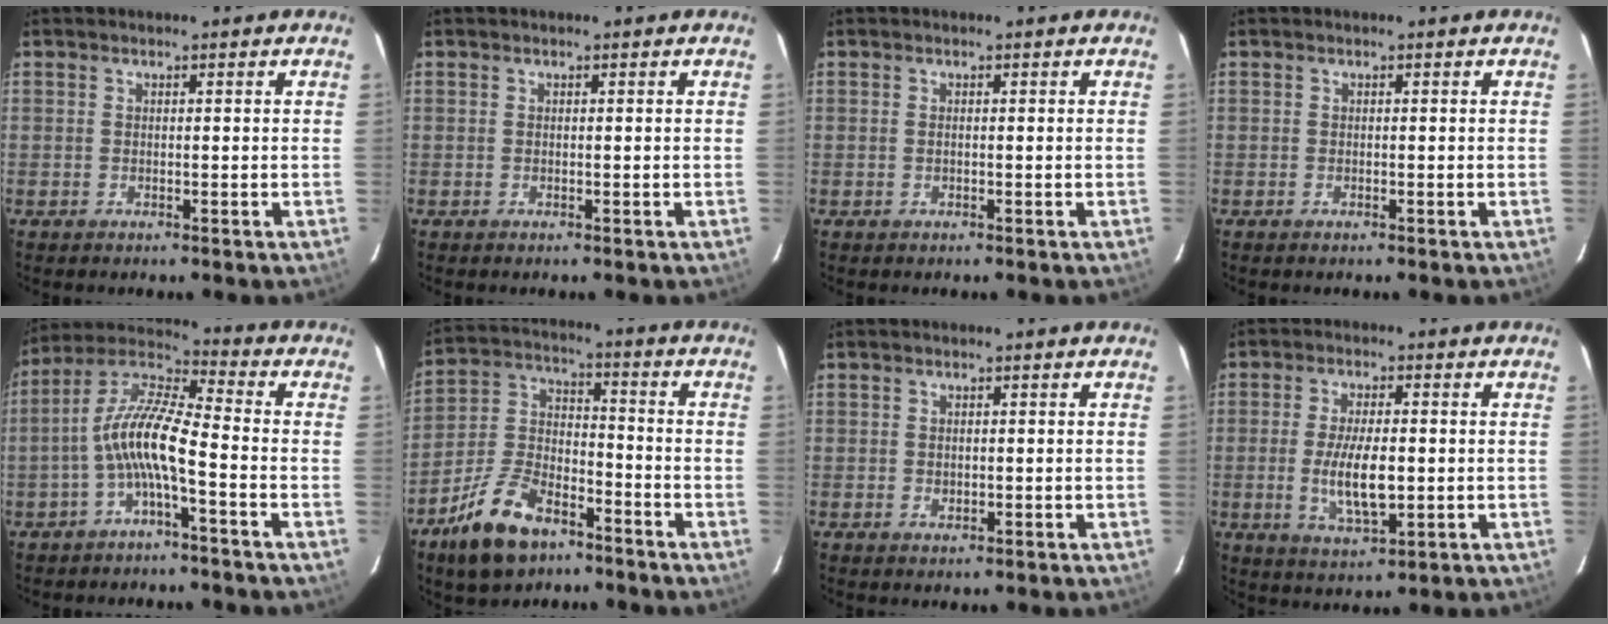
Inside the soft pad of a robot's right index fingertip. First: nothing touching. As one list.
[{"total": 0.0}, {"total": 0.0}, {"total": 0.0}, {"total": 9.9, "force": [-3.3, 1.7, 9.2], "torque": [-0.201, 0.016, -0.067]}, {"total": 14.2, "force": [-9.1, 7.2, 8.2], "torque": [-0.179, 0.012, -0.161]}, {"total": 1.3, "force": [-0.1, 1.1, 0.6], "torque": [-0.008, 0.000, 0.000]}, {"total": 8.9, "force": [-1.1, 3.3, 8.2], "torque": [-0.157, -0.011, -0.016]}]